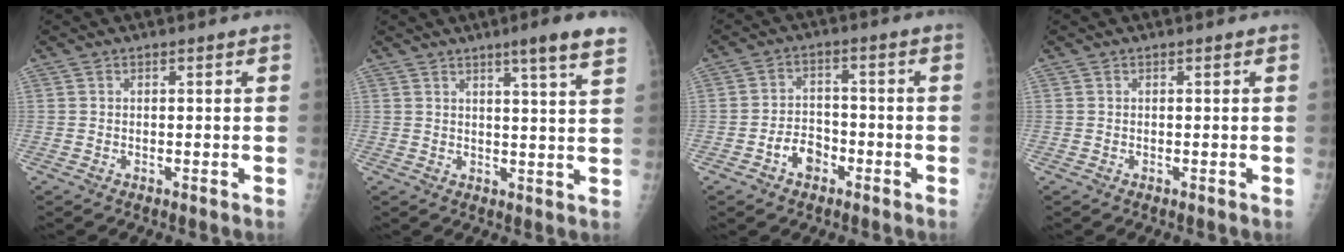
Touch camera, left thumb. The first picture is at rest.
{"total": 7.9, "force": [5.3, -0.1, 5.9], "torque": [-0.077, -0.025, 0.064]}
{"total": 5.4, "force": [-2.7, 3.9, 2.6], "torque": [-0.024, 0.028, -0.048]}
{"total": 0.0}